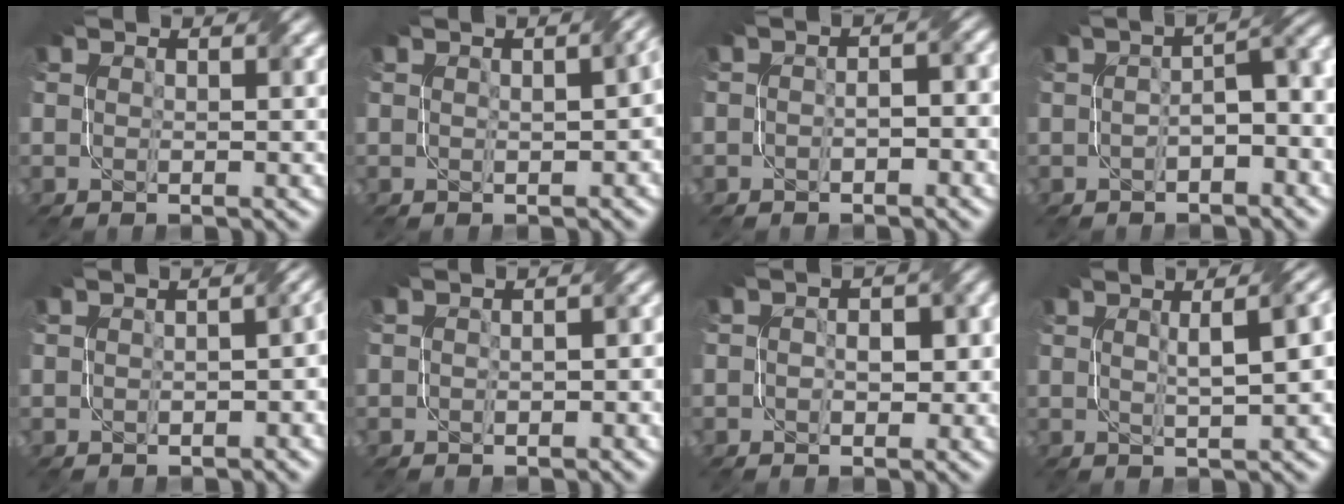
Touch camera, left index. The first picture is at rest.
{"total": 2.9, "force": [0.1, 1.1, 2.7], "torque": [-0.032, 0.008, 0.007]}
{"total": 2.6, "force": [-0.8, 1.4, 2.1], "torque": [-0.028, 0.002, -0.012]}
{"total": 4.3, "force": [-1.0, 1.7, 3.8], "torque": [-0.052, 0.010, -0.018]}
{"total": 4.0, "force": [-0.7, 2.3, 3.2], "torque": [-0.018, -0.002, -0.001]}
{"total": 2.6, "force": [-0.4, 1.6, 2.0], "torque": [-0.020, 0.000, -0.006]}
{"total": 4.3, "force": [0.3, 3.0, 3.1], "torque": [-0.020, 0.010, -0.014]}
{"total": 7.6, "force": [1.7, 2.7, 6.9], "torque": [-0.056, 0.037, 0.010]}